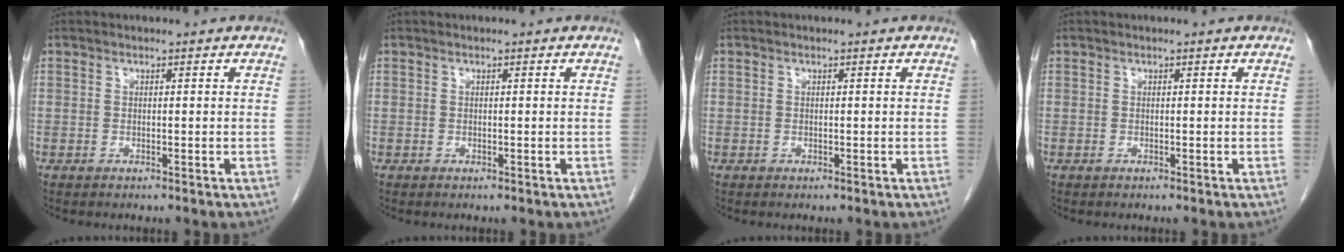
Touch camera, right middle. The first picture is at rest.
{"total": 0.0}
{"total": 0.0}
{"total": 0.0}